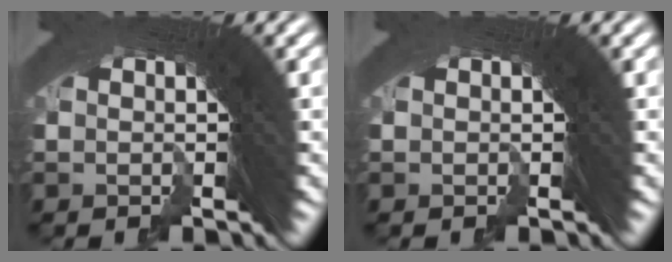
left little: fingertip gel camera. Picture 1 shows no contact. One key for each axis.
{"total": 0.0}